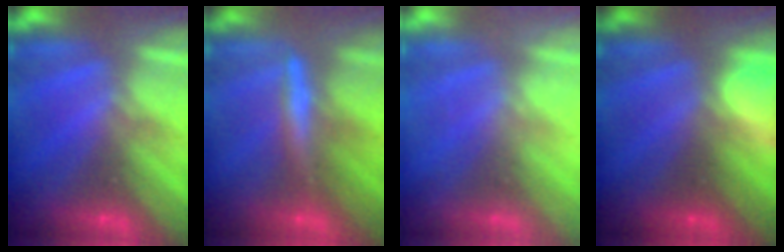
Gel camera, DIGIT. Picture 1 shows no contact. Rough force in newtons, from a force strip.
{"total": 2.4}
{"total": 2.2}
{"total": 2.7}